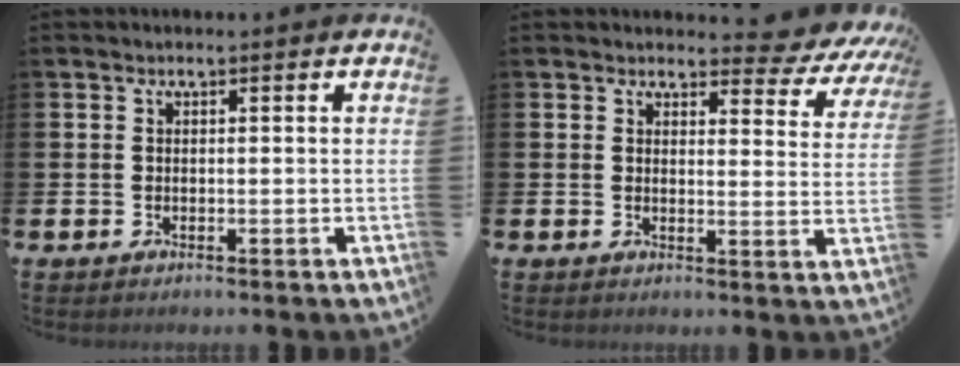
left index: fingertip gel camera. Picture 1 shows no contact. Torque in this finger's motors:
{"motor_torque": [1.28, -0.86, 0.19, 0.01]}